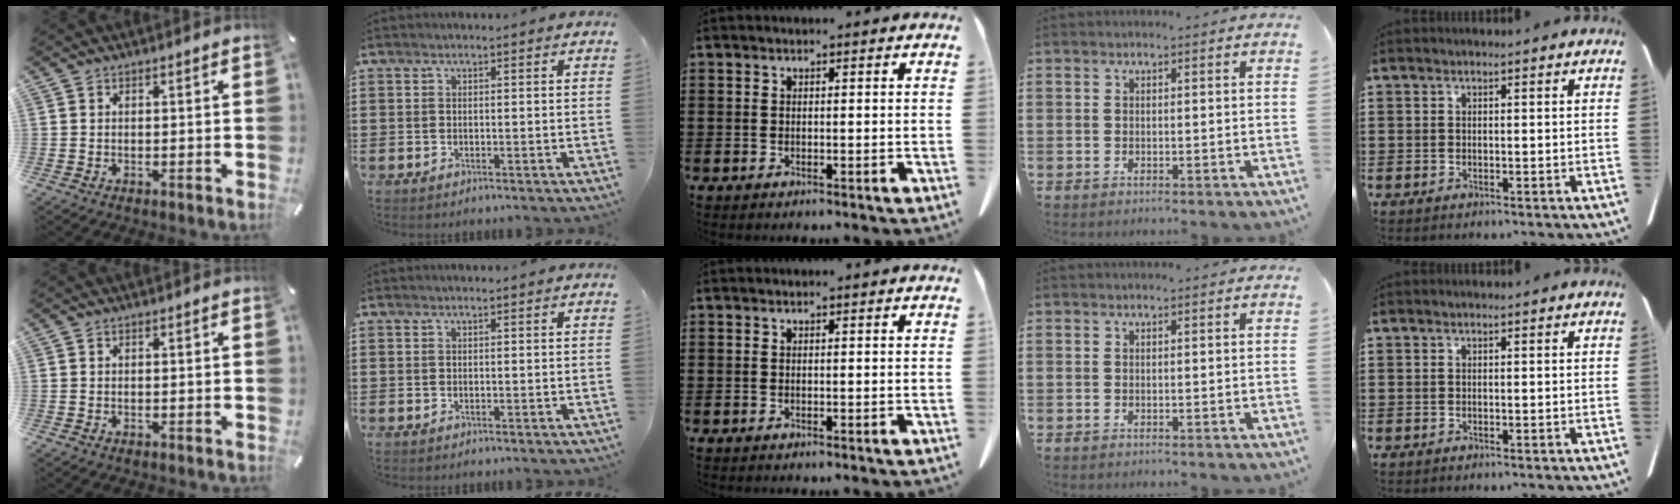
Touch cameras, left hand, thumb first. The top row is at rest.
{}